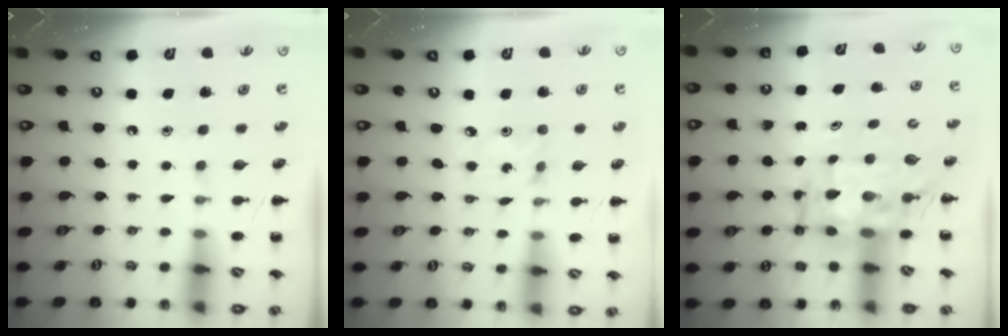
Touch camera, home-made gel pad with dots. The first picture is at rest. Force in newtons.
{"total": 1.5, "press": 1.4, "slide": 0.5}
{"total": 6.3, "press": 6.0, "slide": 2.1}